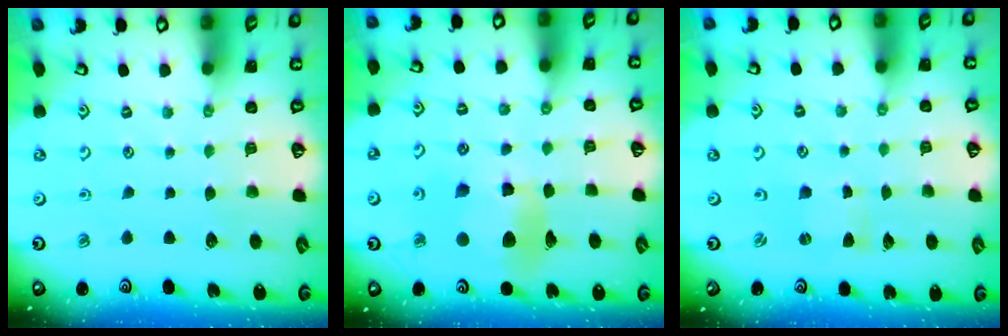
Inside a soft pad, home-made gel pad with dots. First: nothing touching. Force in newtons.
{"total": 12.6, "press": 12.4, "slide": 1.7}
{"total": 0.7, "press": 0.7, "slide": 0.3}